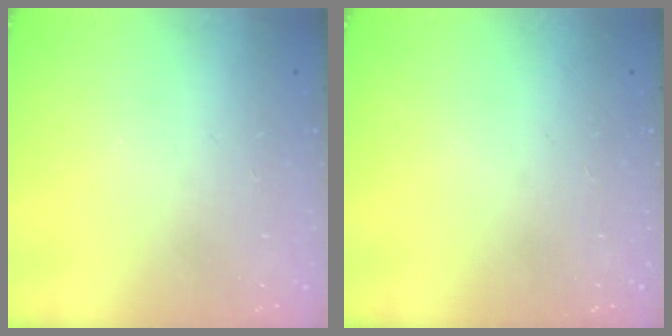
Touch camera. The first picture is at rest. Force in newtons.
{"total": 0.0}